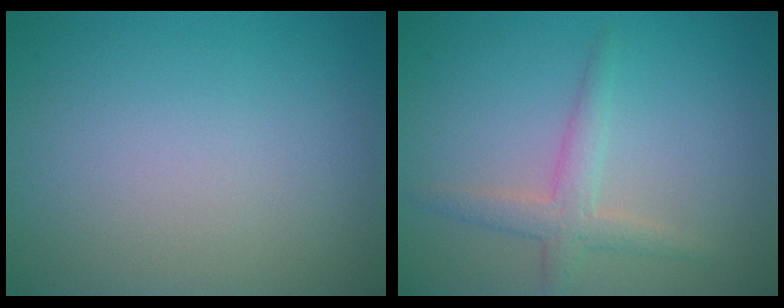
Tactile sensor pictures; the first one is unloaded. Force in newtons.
{"total": 2.6, "press": 2.5, "slide": 0.1}